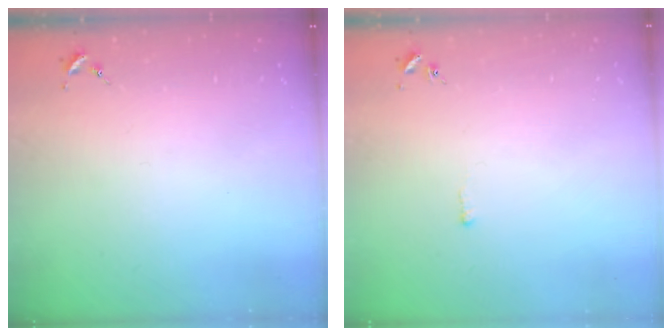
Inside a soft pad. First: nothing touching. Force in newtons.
{"total": 2.7, "press": 2.7, "slide": 0.5}